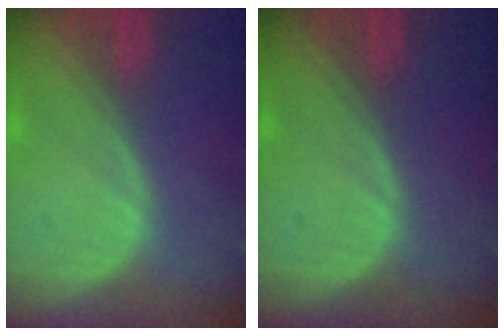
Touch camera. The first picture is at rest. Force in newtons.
{"total": 0.0}